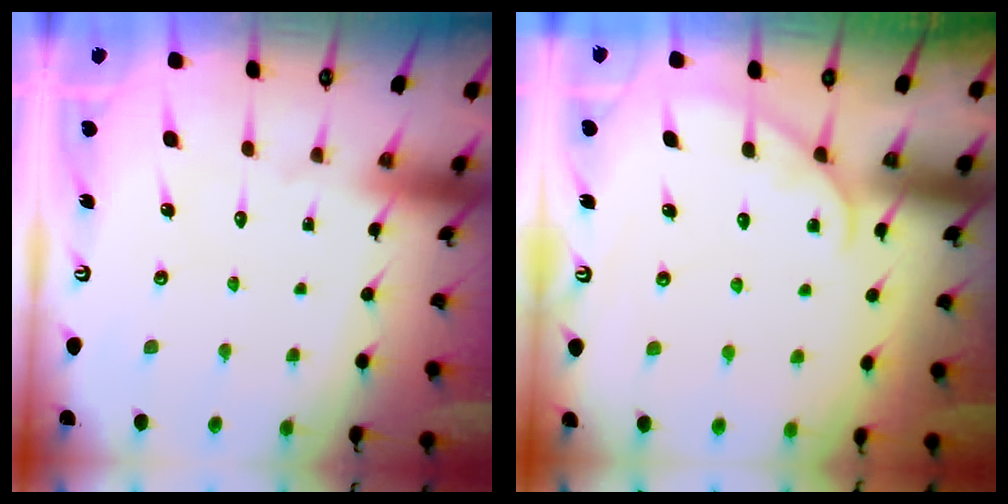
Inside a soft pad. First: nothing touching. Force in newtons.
{"total": 4.4, "press": 4.4, "slide": 0.4}